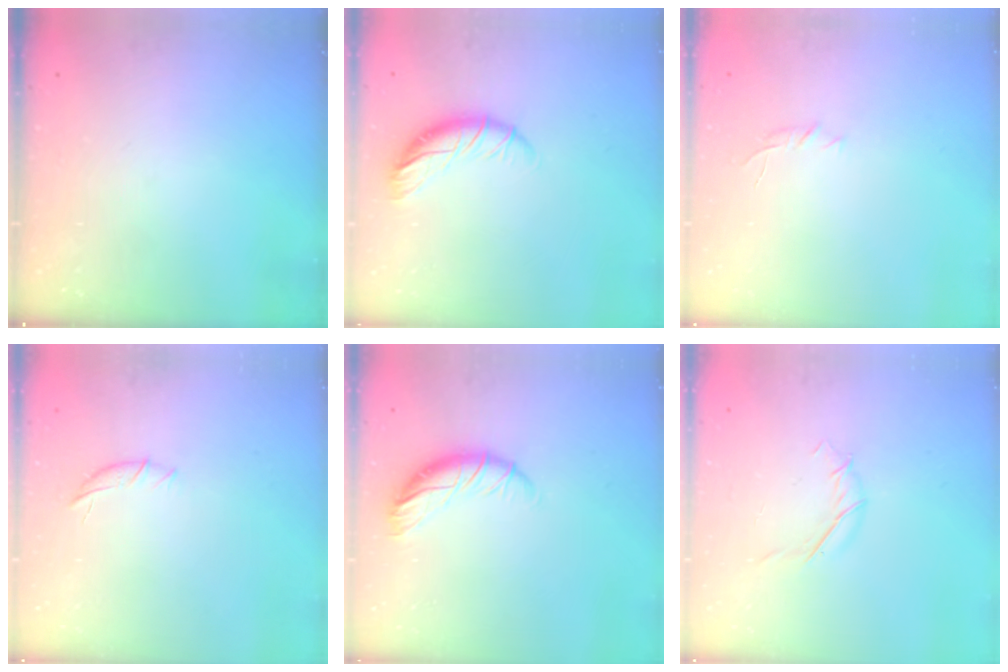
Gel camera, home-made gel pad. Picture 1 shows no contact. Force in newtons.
{"total": 10.1, "press": 10.0, "slide": 0.8}
{"total": 4.7, "press": 4.6, "slide": 1.3}
{"total": 5.8, "press": 5.7, "slide": 1.2}
{"total": 9.9, "press": 9.9, "slide": 0.8}
{"total": 5.6, "press": 5.3, "slide": 1.6}